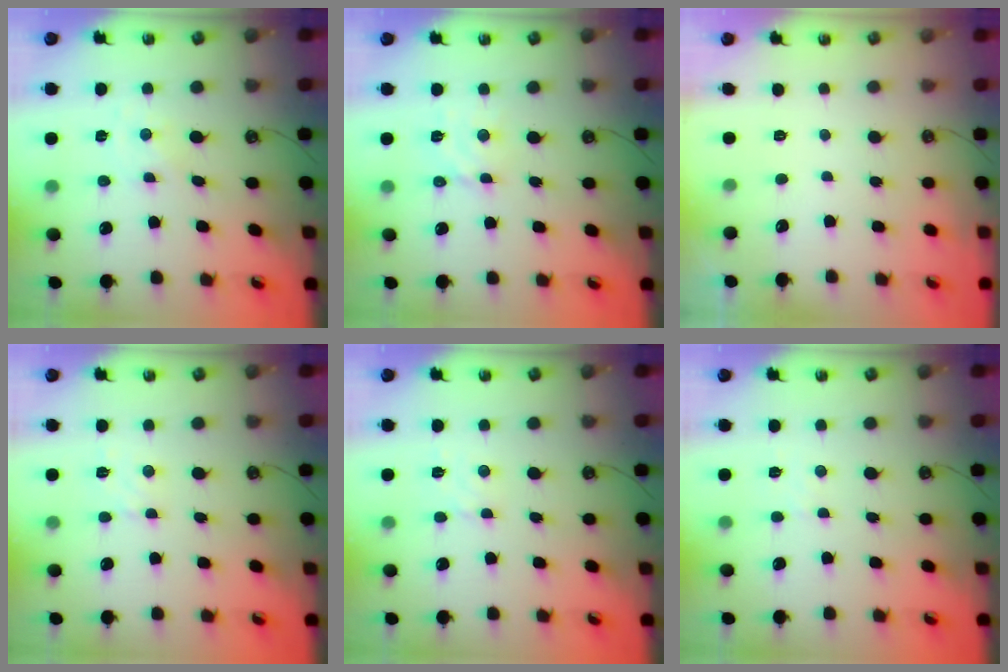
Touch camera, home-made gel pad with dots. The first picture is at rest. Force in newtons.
{"total": 6.0, "press": 6.0, "slide": 0.3}
{"total": 0.0}
{"total": 3.4, "press": 3.4, "slide": 0.4}
{"total": 2.8, "press": 2.7, "slide": 0.4}
{"total": 2.0, "press": 2.0, "slide": 0.4}